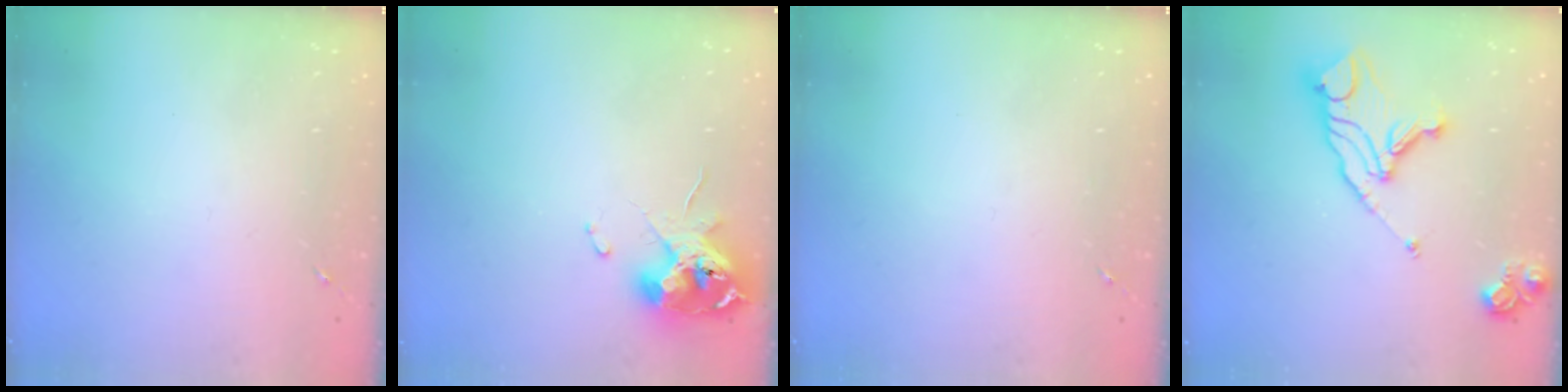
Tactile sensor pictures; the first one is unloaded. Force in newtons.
{"total": 11.2, "press": 11.2, "slide": 1.3}
{"total": 0.0}
{"total": 15.4, "press": 15.3, "slide": 1.7}